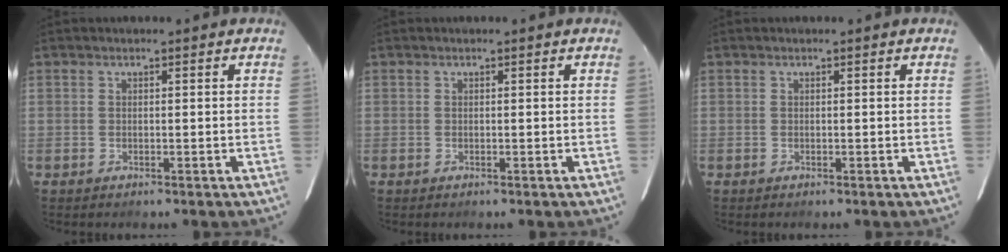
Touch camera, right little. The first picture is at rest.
{"total": 0.0}
{"total": 0.0}